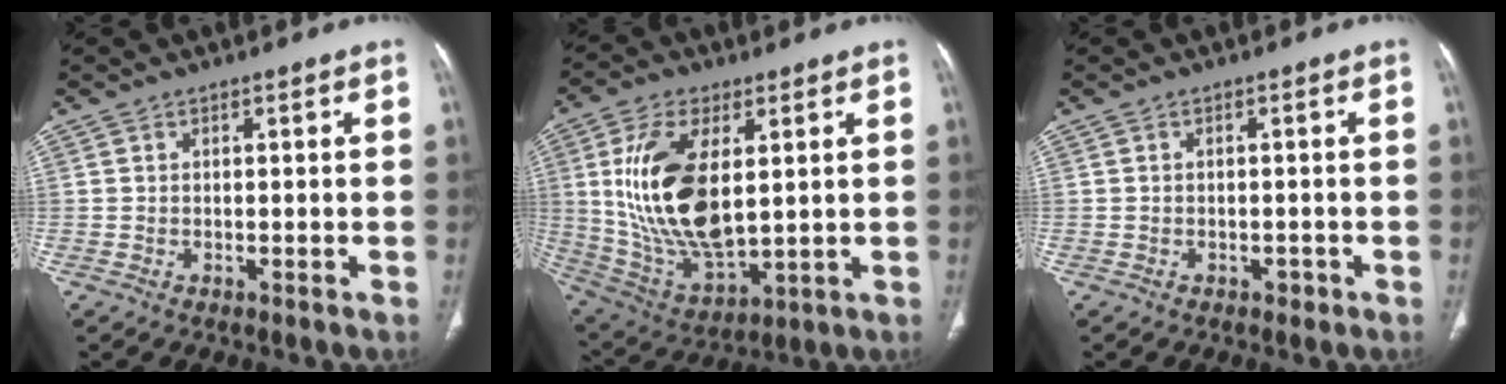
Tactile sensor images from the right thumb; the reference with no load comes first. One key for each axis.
{"total": 19.5, "fx": 3.5, "fy": 9.7, "fz": 16.6, "tx": -0.320, "ty": -0.021, "tz": 0.080}
{"total": 1.2, "fx": -0.7, "fy": 0.8, "fz": 0.6, "tx": -0.007, "ty": 0.004, "tz": -0.009}